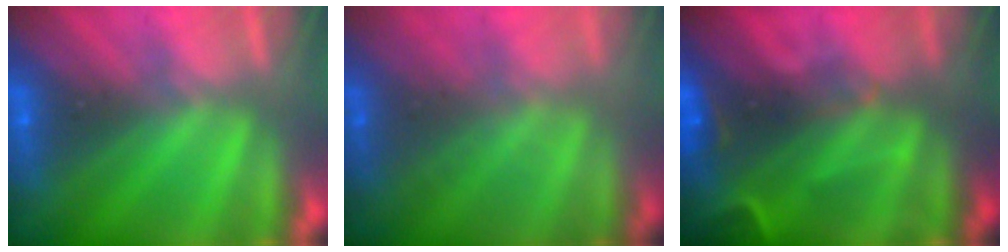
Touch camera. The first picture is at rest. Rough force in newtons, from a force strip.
{"total": 1.7}
{"total": 7.0}